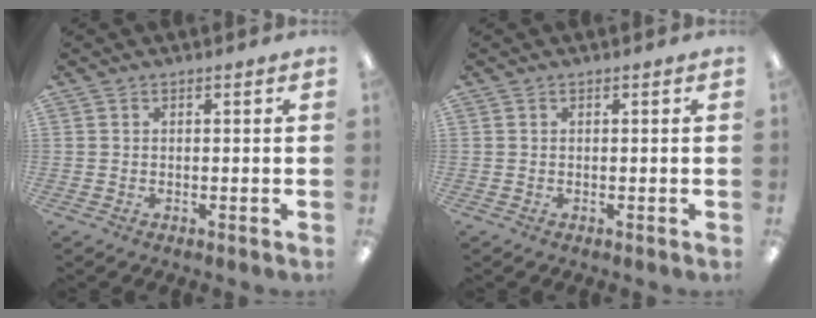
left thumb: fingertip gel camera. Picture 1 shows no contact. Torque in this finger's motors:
{"motor_torque": [0.00, 0.00, 0.02, -0.02, 0.00]}